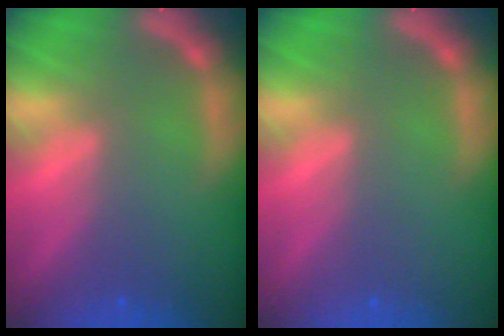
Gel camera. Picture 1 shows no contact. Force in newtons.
{"total": 0.0}